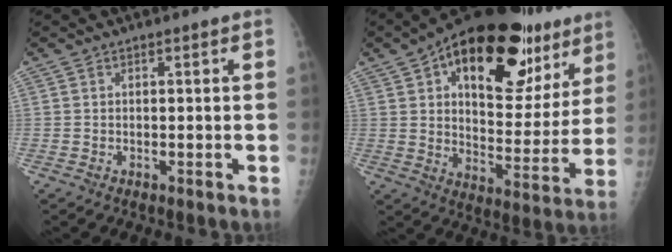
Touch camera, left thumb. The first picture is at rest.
{"total": 29.2, "force": [15.5, 14.5, 20.1], "torque": [-0.254, -0.017, 0.231]}